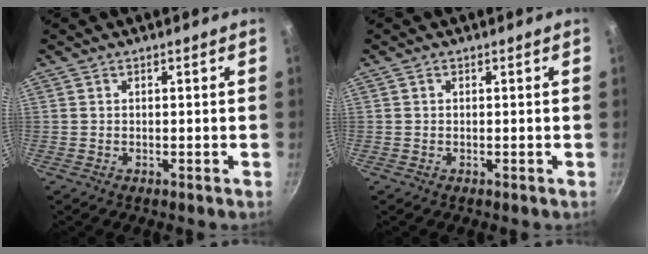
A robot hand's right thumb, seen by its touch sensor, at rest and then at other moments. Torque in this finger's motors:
{"motor_torque": [-0.38, -0.06, 0.17, 0.10, -0.03]}